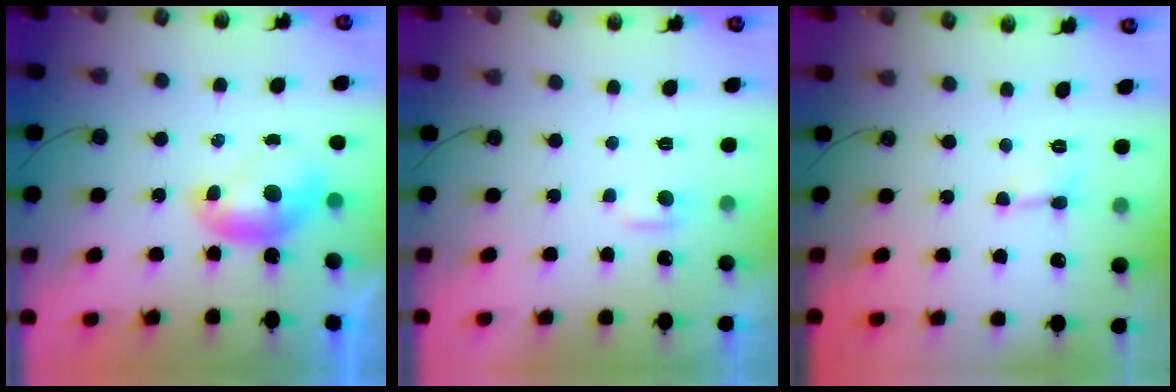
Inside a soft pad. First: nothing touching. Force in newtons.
{"total": 2.4, "press": 2.3, "slide": 0.3}
{"total": 1.6, "press": 1.5, "slide": 0.4}